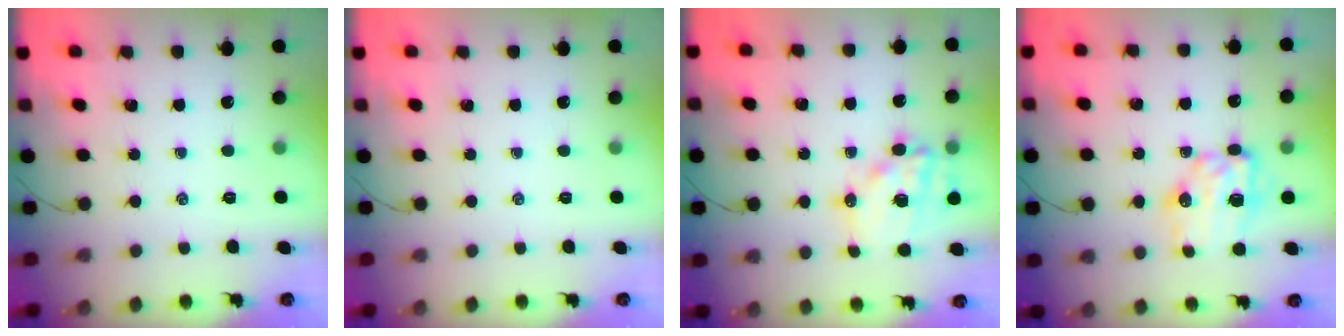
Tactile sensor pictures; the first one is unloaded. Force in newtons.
{"total": 0.0}
{"total": 14.1, "press": 13.8, "slide": 3.3}
{"total": 9.6, "press": 9.4, "slide": 1.8}